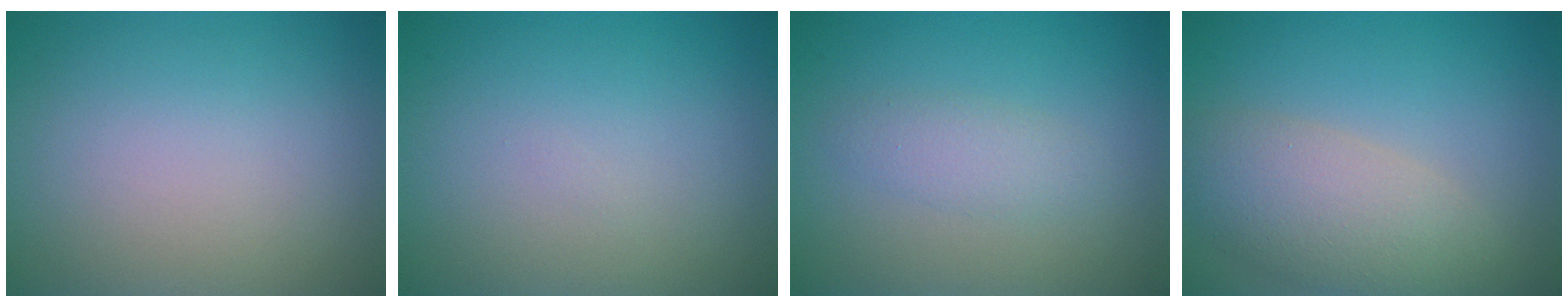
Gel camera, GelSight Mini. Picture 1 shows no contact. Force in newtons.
{"total": 0.0}
{"total": 1.8, "press": 1.8, "slide": 0.1}
{"total": 5.5, "press": 5.5, "slide": 0.4}